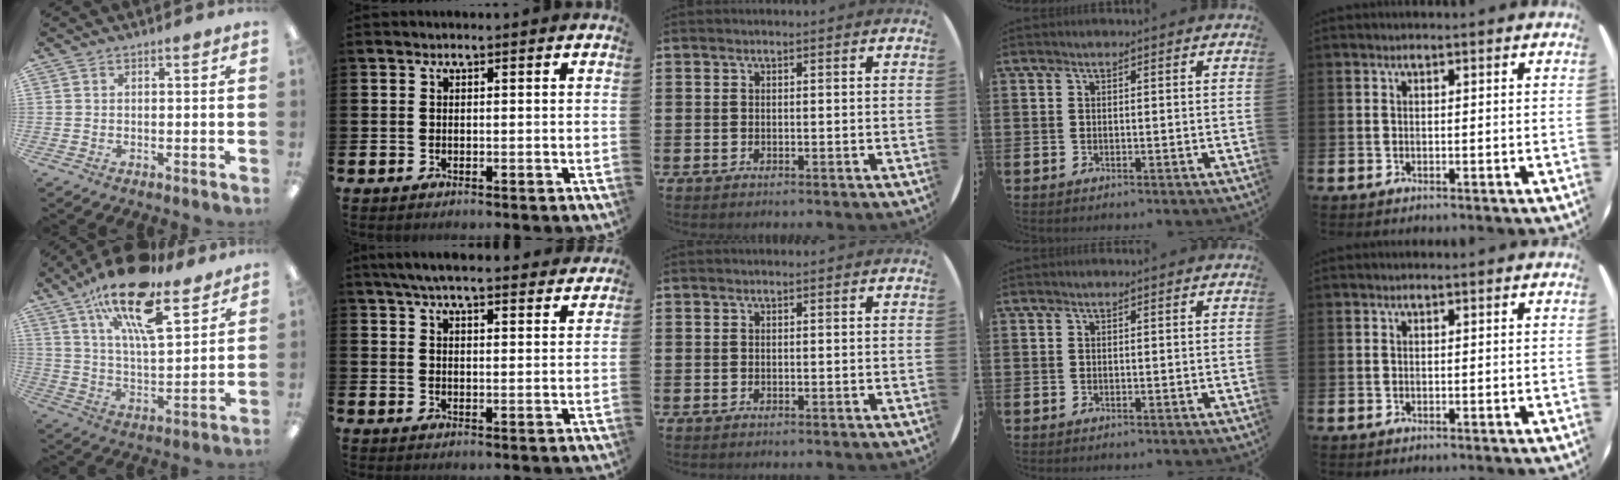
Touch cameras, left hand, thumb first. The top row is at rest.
{"thumb": {"total": 20.3, "force": [13.9, 6.9, 13.1], "torque": [-0.223, -0.080, 0.237]}, "index": {"total": 5.8, "force": [5.5, 0.6, 1.7], "torque": [-0.046, -0.024, 0.100]}}